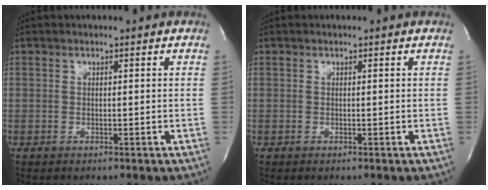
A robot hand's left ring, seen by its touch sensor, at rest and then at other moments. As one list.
[{"total": 0.0}]